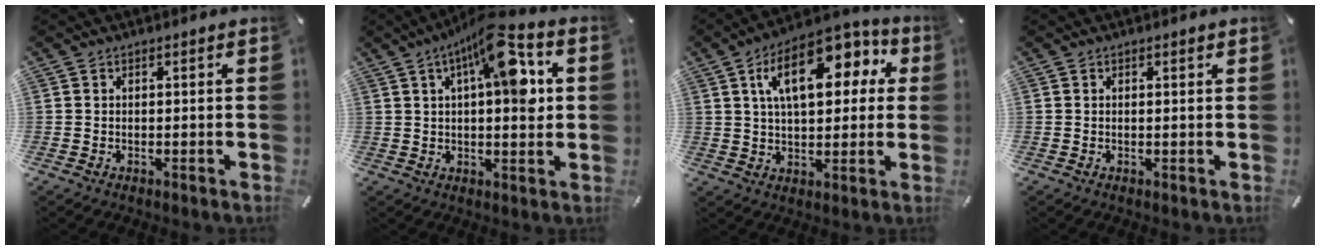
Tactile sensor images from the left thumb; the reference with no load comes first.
{"total": 15.1, "force": [5.4, 5.7, 12.9], "torque": [-0.185, -0.019, 0.086]}
{"total": 16.5, "force": [6.6, 8.7, 12.5], "torque": [-0.194, -0.010, 0.108]}
{"total": 0.6, "force": [0.3, 0.1, 0.5], "torque": [-0.011, 0.001, 0.005]}